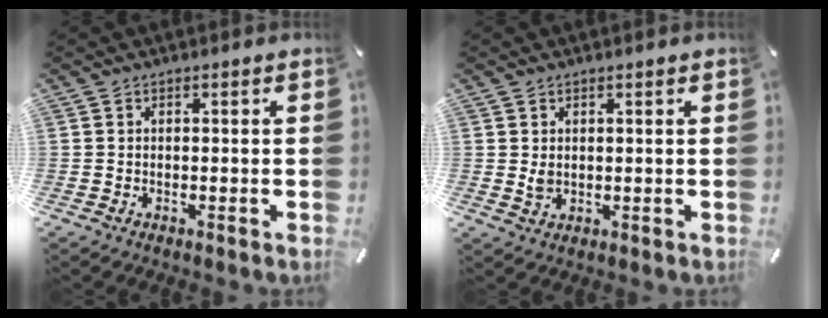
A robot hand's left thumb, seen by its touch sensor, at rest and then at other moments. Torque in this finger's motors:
{"motor_torque": [0.24, 0.50, 0.13, -0.16, 0.01]}